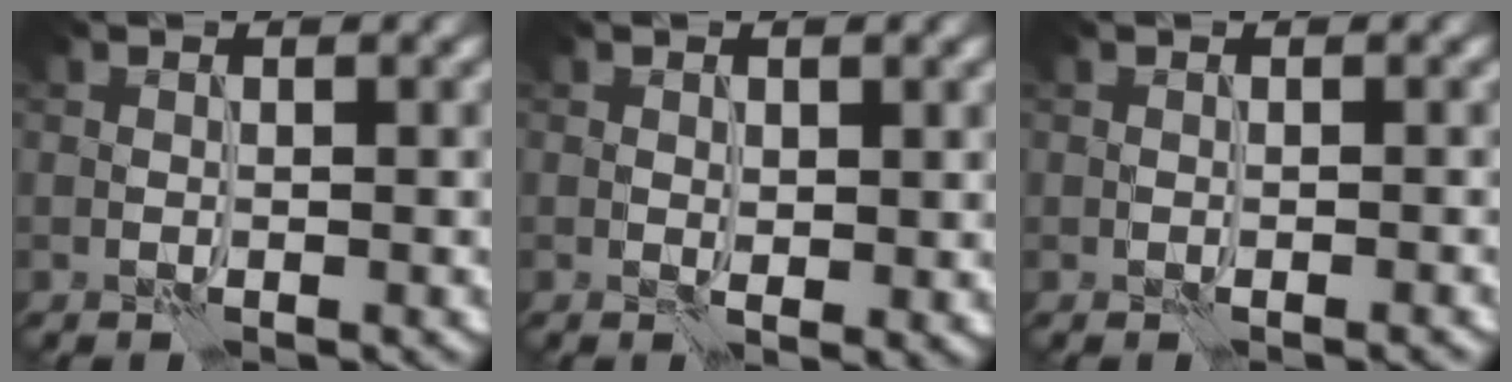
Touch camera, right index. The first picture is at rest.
{"total": 1.2, "force": [0.3, 0.7, 0.9], "torque": [-0.014, -0.006, 0.010]}
{"total": 0.0}